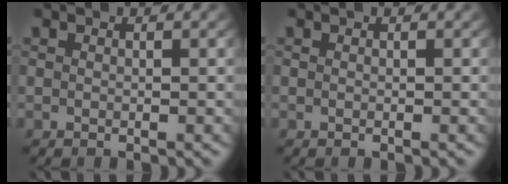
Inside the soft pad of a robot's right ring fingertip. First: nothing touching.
{"total": 0.0}